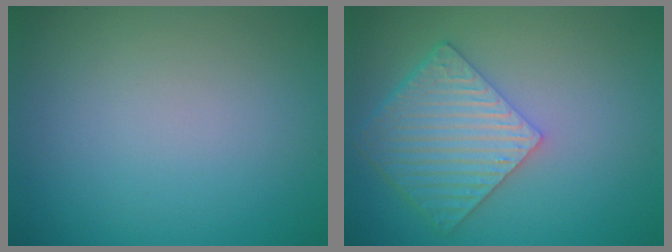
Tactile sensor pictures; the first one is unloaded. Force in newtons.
{"total": 6.0, "press": 4.5, "slide": 3.9}